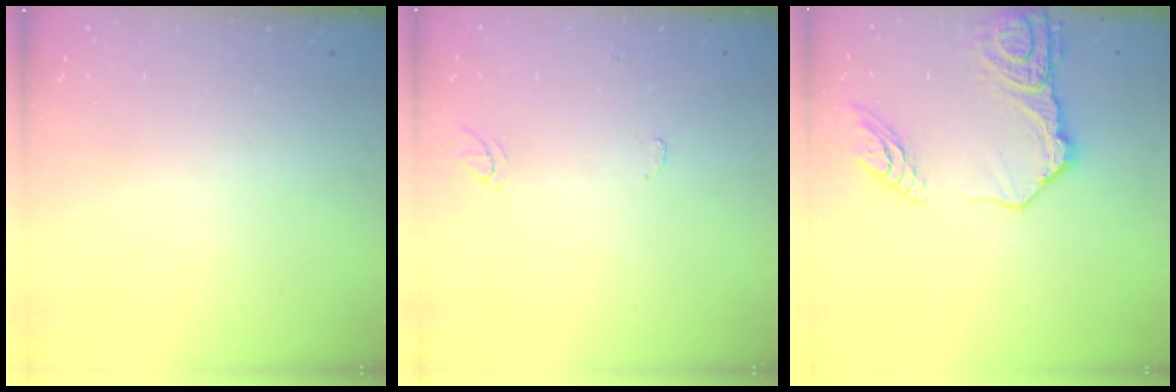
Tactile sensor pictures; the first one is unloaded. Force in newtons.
{"total": 5.4, "press": 5.4, "slide": 0.6}
{"total": 16.0, "press": 15.9, "slide": 1.6}